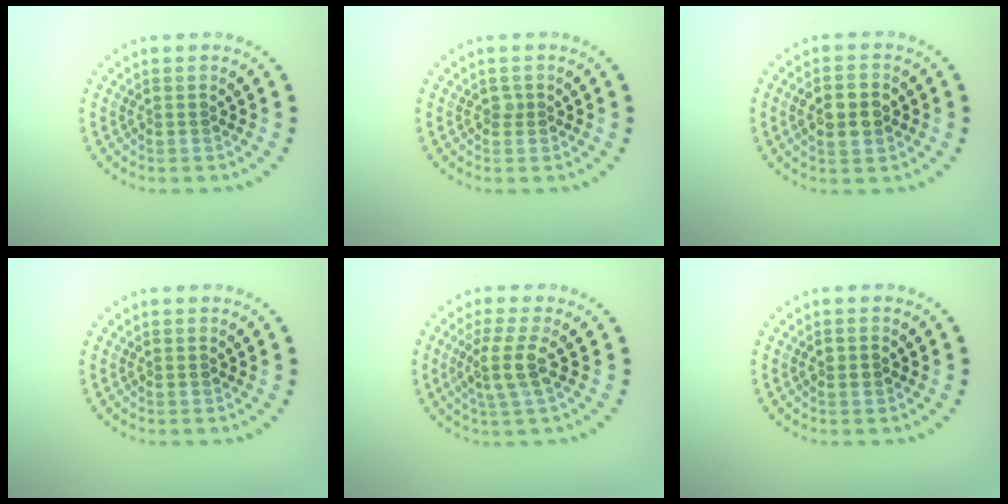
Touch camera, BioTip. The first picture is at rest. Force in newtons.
{"total": 0.7, "press": 0.5, "slide": 0.4}
{"total": 3.1, "press": 3.1, "slide": 0.3}
{"total": 0.0}
{"total": 2.9, "press": 2.3, "slide": 1.8}
{"total": 1.0, "press": 1.0, "slide": 0.2}